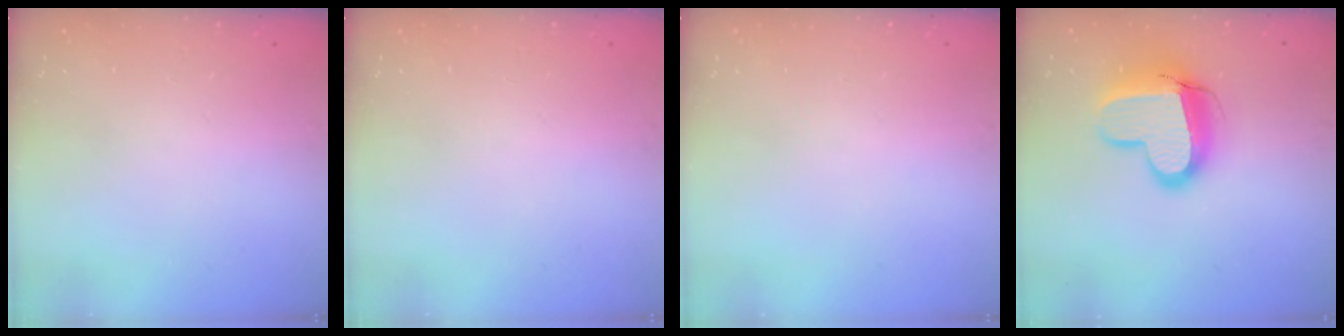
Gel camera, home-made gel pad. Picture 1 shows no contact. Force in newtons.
{"total": 0.0}
{"total": 0.0}
{"total": 14.4, "press": 14.4, "slide": 1.1}